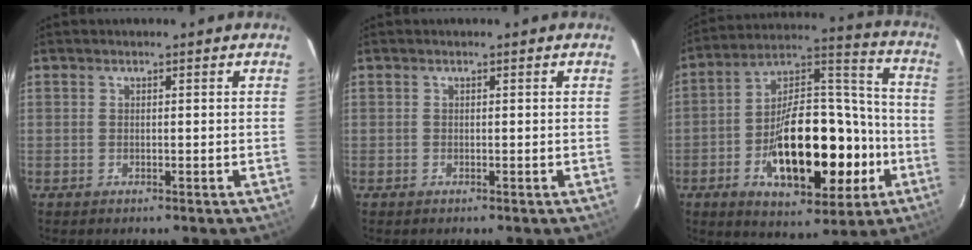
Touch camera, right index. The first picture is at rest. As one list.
[{"total": 0.0}, {"total": 23.3, "force": [-7.5, 11.4, 18.9], "torque": [-0.315, 0.031, -0.103]}]